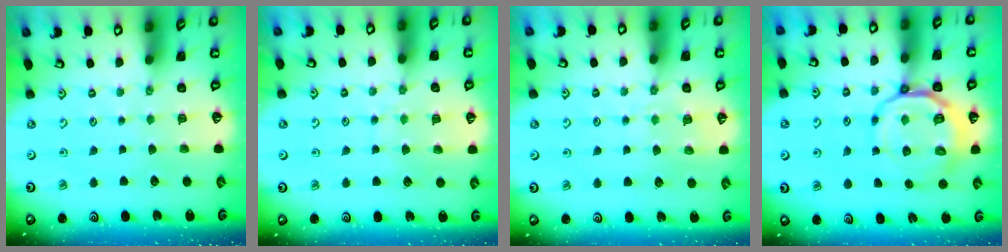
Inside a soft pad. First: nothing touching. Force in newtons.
{"total": 7.3, "press": 7.2, "slide": 0.8}
{"total": 6.9, "press": 6.9, "slide": 0.7}
{"total": 11.9, "press": 11.6, "slide": 2.8}